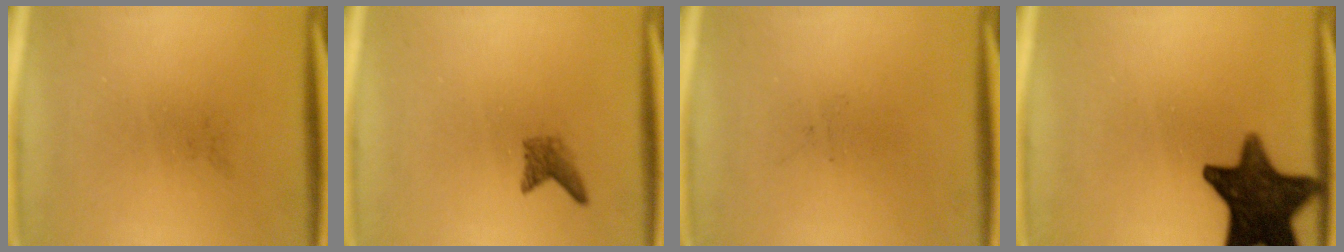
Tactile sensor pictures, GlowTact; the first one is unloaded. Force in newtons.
{"total": 1.7}
{"total": 0.0}
{"total": 14.8}